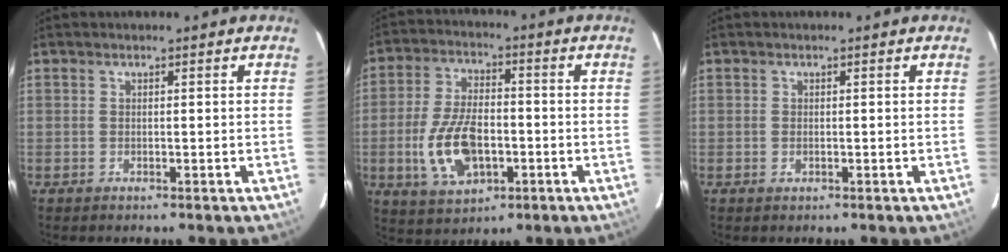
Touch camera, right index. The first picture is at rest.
{"total": 13.0, "force": [-3.3, 7.0, 10.4], "torque": [-0.214, -0.001, -0.049]}
{"total": 0.7, "force": [-0.1, 0.5, 0.5], "torque": [-0.008, 0.000, -0.002]}